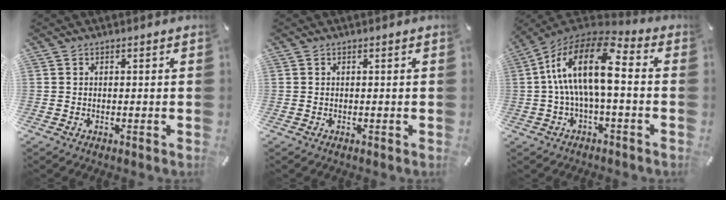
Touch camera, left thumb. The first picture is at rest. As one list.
[{"total": 0.0}, {"total": 16.4, "force": [1.2, 7.3, 14.7], "torque": [-0.283, 0.000, 0.021]}]